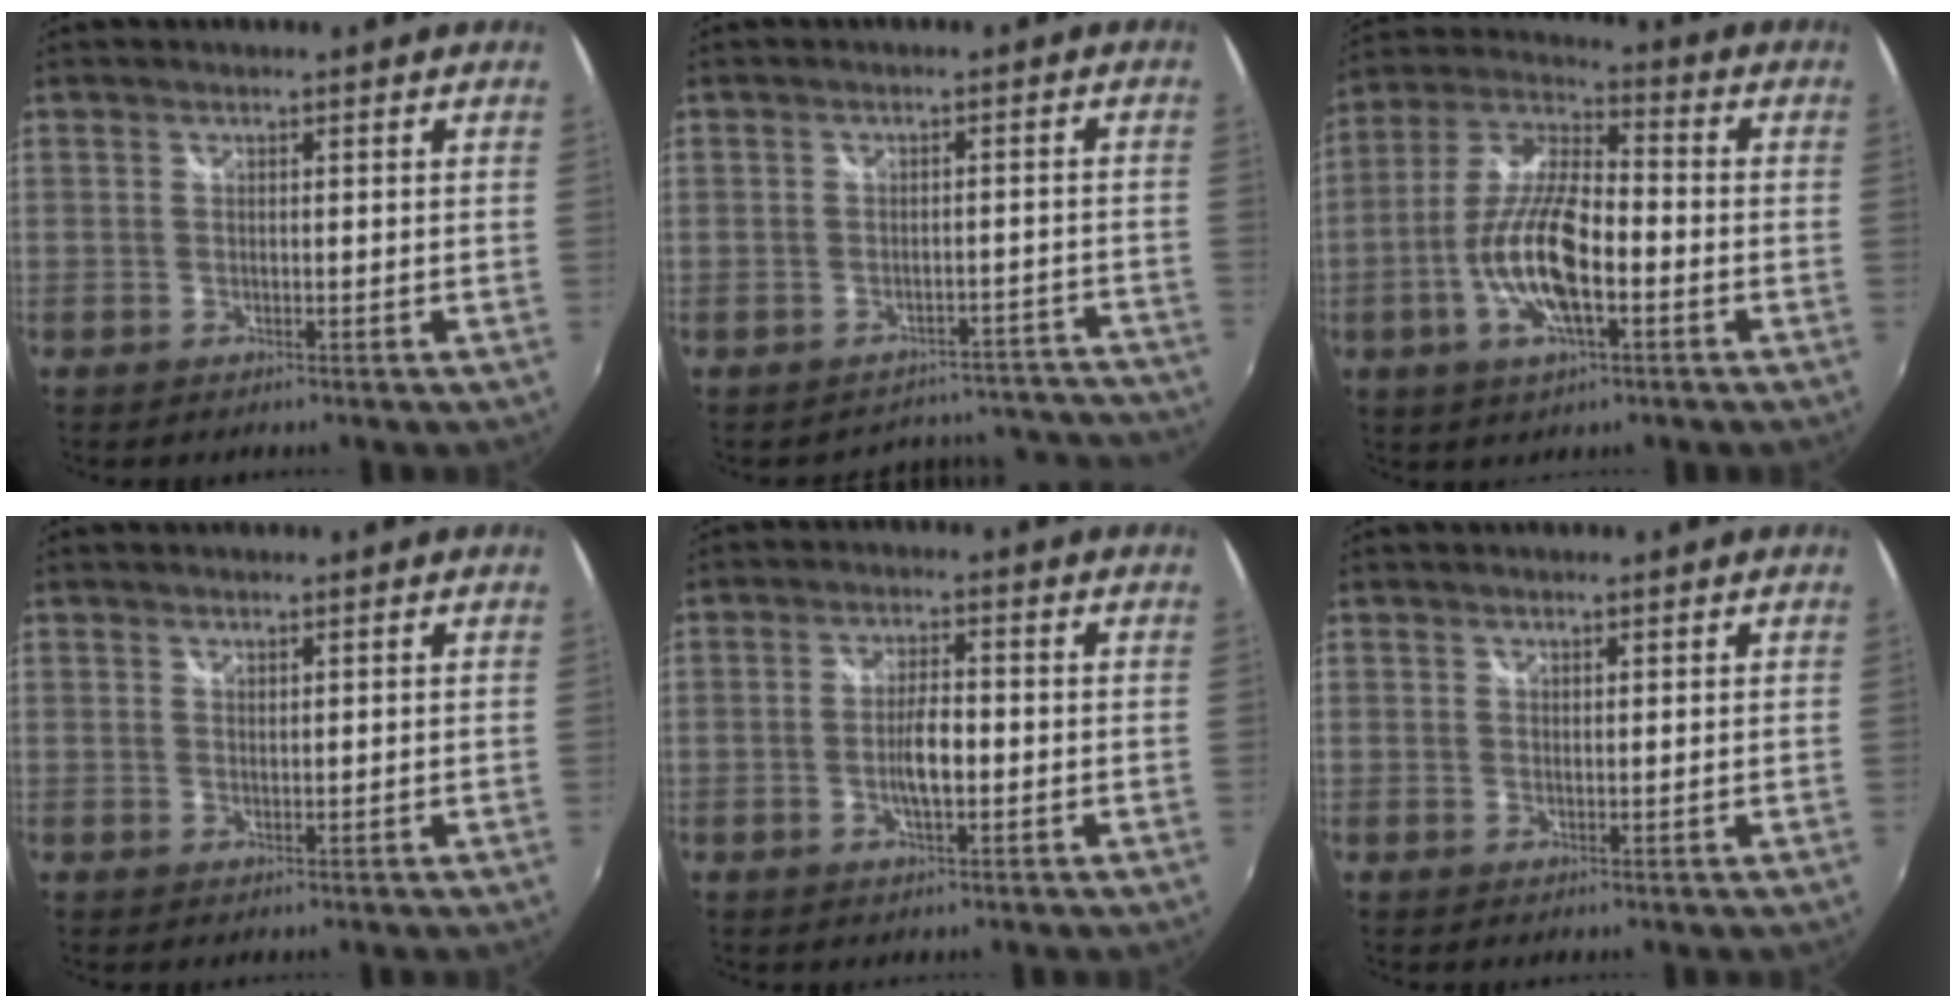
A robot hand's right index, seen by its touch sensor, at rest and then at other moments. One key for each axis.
{"total": 14.8, "fx": -13.9, "fy": 5.3, "fz": 0.7, "tx": 0.000, "ty": 0.064, "tz": -0.156}
{"total": 13.8, "fx": -4.0, "fy": 4.7, "fz": 12.4, "tx": -0.256, "ty": 0.001, "tz": -0.078}
{"total": 0.7, "fx": 0.7, "fy": 0.2, "fz": 0.1, "tx": -0.001, "ty": 0.000, "tz": 0.013}
{"total": 4.5, "fx": -0.9, "fy": 1.3, "fz": 4.2, "tx": -0.080, "ty": 0.005, "tz": -0.015}
{"total": 0.8, "fx": 0.7, "fy": 0.2, "fz": 0.1, "tx": -0.001, "ty": 0.001, "tz": 0.013}